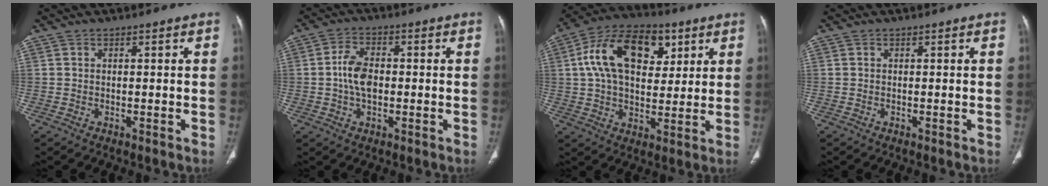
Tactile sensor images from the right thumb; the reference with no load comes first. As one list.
[{"total": 6.2, "force": [-0.3, 3.8, 4.9], "torque": [-0.089, 0.011, -0.010]}, {"total": 18.6, "force": [5.9, 11.4, 13.5], "torque": [-0.207, 0.002, 0.093]}, {"total": 0.0}]